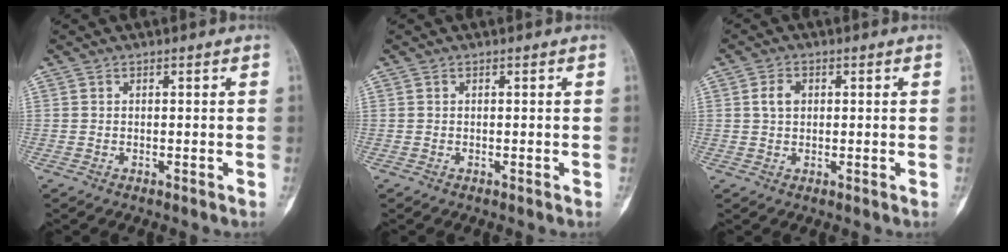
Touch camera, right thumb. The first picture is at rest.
{"total": 0.0}
{"total": 3.1, "force": [0.7, 2.2, 2.0], "torque": [-0.035, 0.004, 0.011]}